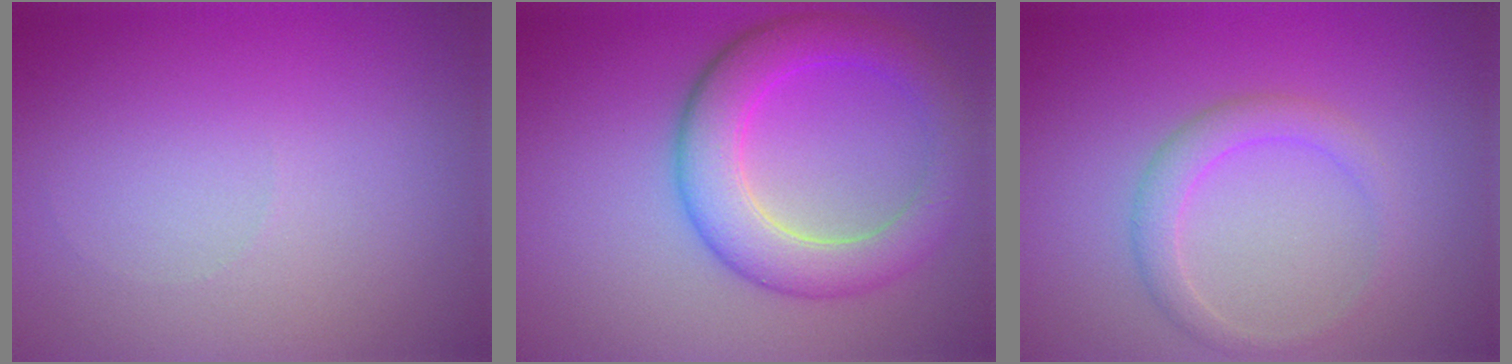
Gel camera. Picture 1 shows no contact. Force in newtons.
{"total": 6.0, "press": 6.0, "slide": 0.3}
{"total": 2.2, "press": 2.2, "slide": 0.1}